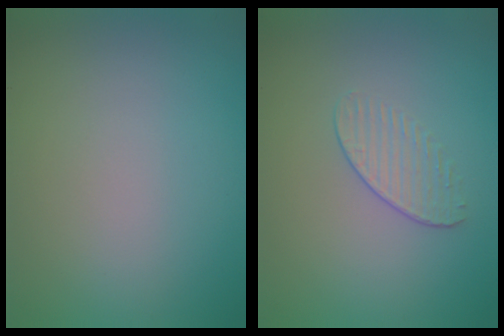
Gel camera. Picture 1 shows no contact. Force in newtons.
{"total": 1.3, "press": 0.7, "slide": 1.1}